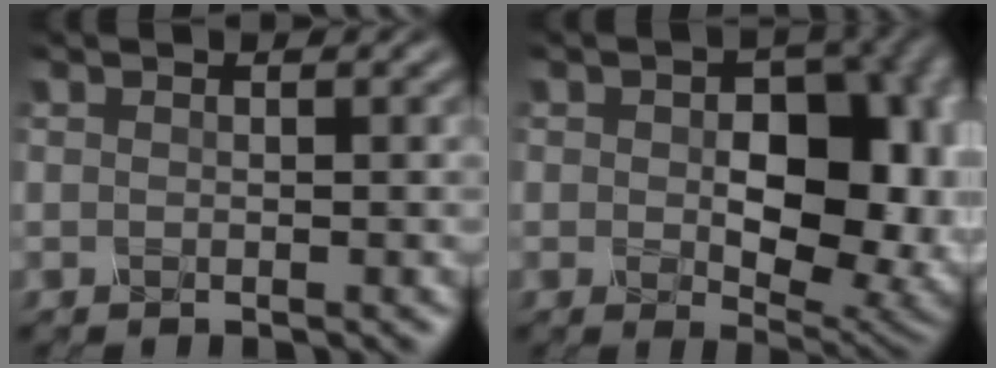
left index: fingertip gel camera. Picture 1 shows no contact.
{"total": 10.9, "force": [-0.2, 6.5, 8.8], "torque": [-0.118, -0.014, 0.008]}